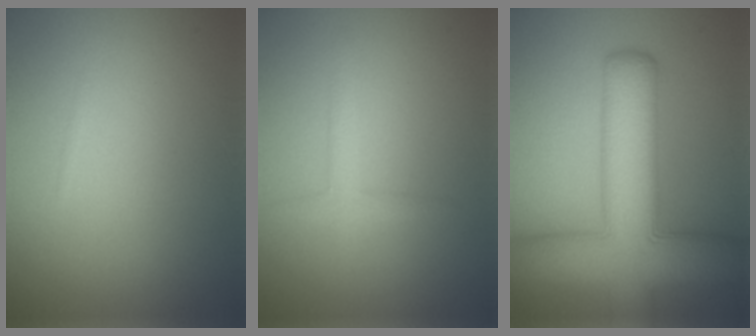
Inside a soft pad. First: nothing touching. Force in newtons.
{"total": 1.6, "press": 1.6, "slide": 0.1}
{"total": 11.3, "press": 11.3, "slide": 0.5}